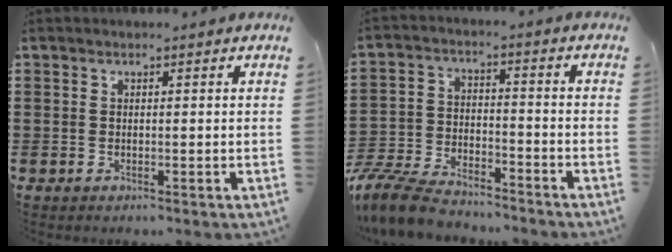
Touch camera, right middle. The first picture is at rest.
{"total": 8.5, "force": [-7.9, 1.7, 2.4], "torque": [-0.066, 0.011, -0.160]}